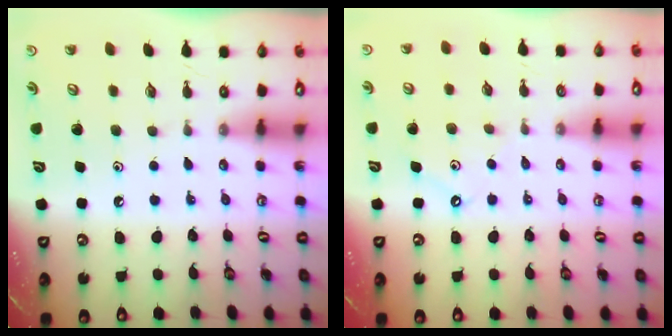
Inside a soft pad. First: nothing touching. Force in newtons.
{"total": 5.6, "press": 5.6, "slide": 0.4}